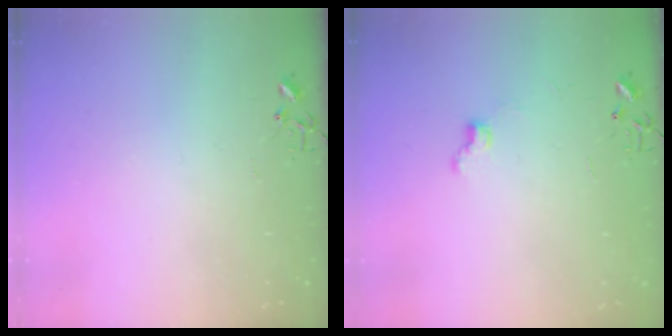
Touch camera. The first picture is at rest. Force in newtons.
{"total": 6.6, "press": 6.6, "slide": 0.7}